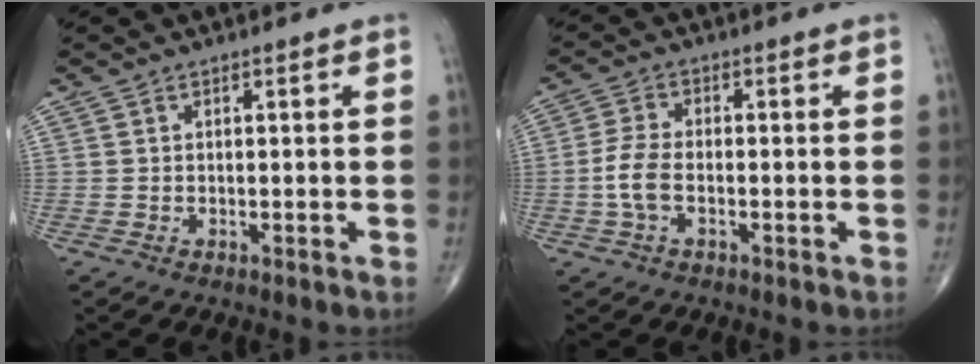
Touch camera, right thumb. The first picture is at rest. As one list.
[{"total": 5.1, "force": [-1.3, 2.7, 4.2], "torque": [-0.097, 0.016, -0.029]}]